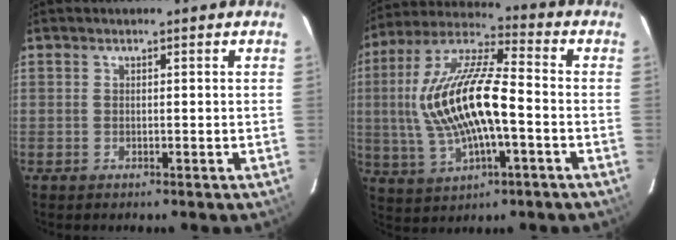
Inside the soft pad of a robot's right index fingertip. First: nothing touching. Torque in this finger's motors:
{"motor_torque": [1.45, -0.68, 1.05, 0.21]}